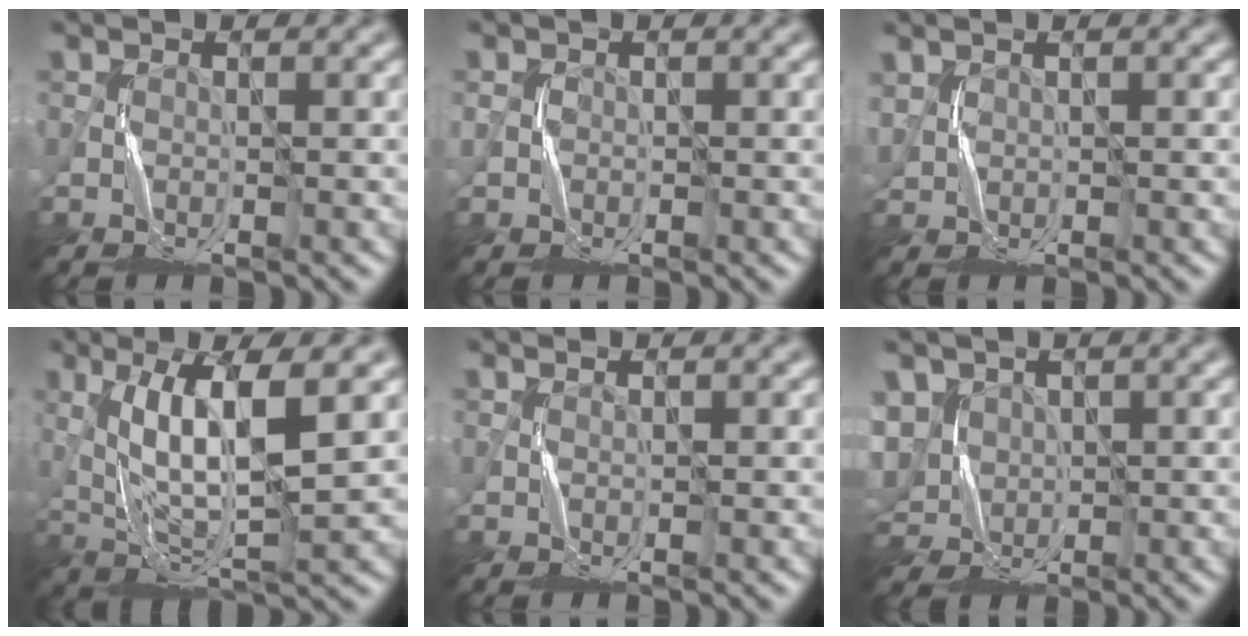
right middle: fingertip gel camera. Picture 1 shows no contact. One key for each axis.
{"total": 1.2, "fx": -0.1, "fy": 1.2, "fz": 0.2, "tx": -0.005, "ty": -0.001, "tz": -0.002}
{"total": 1.0, "fx": 0.8, "fy": 0.7, "fz": 0.1, "tx": -0.009, "ty": 0.003, "tz": 0.023}
{"total": 7.9, "fx": 1.9, "fy": 1.7, "fz": 7.5, "tx": -0.147, "ty": -0.002, "tz": 0.044}
{"total": 0.6, "fx": 0.4, "fy": -0.4, "fz": 0.1, "tx": -0.009, "ty": -0.001, "tz": 0.004}
{"total": 5.8, "fx": 1.5, "fy": 4.7, "fz": 3.0, "tx": -0.097, "ty": 0.016, "tz": 0.037}